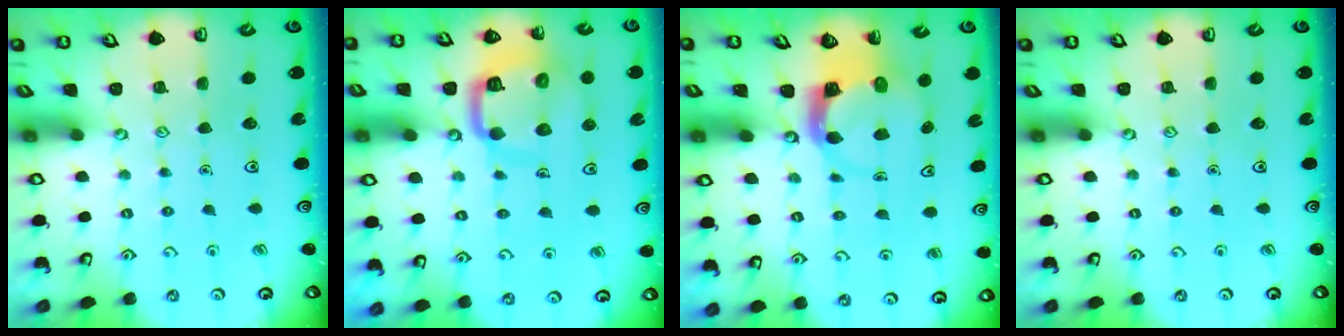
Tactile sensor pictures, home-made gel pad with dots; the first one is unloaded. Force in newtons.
{"total": 11.8, "press": 11.7, "slide": 1.4}
{"total": 3.9, "press": 3.9, "slide": 0.5}
{"total": 0.0}